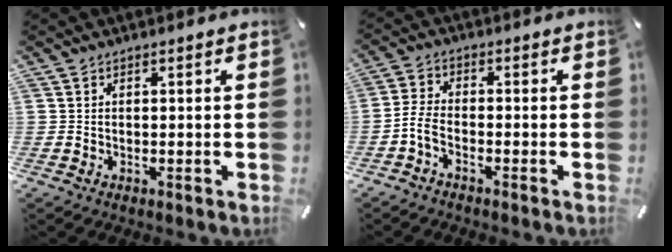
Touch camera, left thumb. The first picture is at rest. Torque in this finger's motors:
{"motor_torque": [0.07, 0.02, 0.42, 0.27, 0.00]}